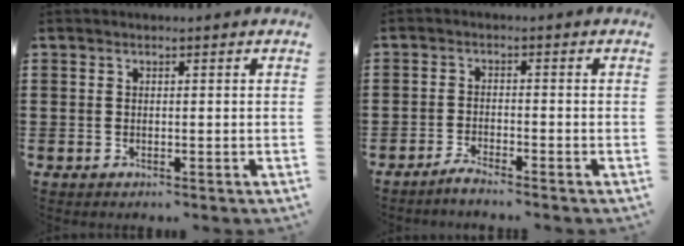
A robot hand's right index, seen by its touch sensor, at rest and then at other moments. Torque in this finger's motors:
{"motor_torque": [-0.06, 0.11, 0.02, 0.00]}